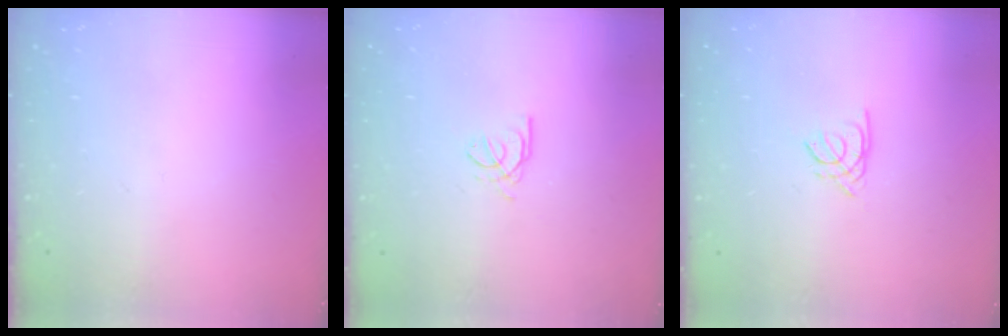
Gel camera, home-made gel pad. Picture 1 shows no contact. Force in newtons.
{"total": 2.6, "press": 2.6, "slide": 0.3}
{"total": 1.4, "press": 1.4, "slide": 0.3}